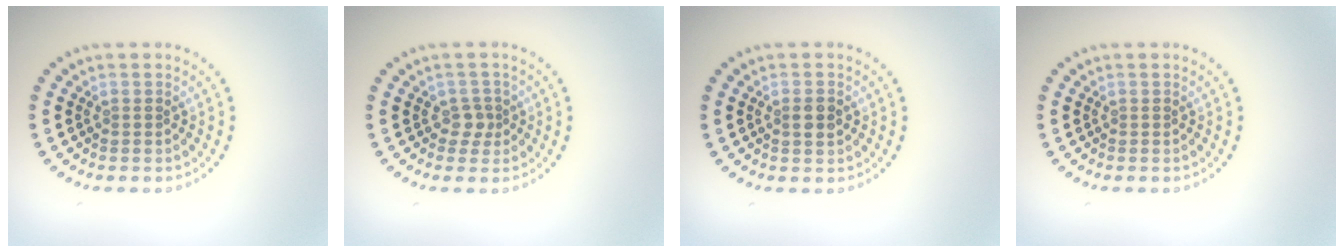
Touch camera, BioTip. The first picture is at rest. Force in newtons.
{"total": 1.4, "press": 1.2, "slide": 0.8}
{"total": 1.5, "press": 1.4, "slide": 0.3}
{"total": 0.0}